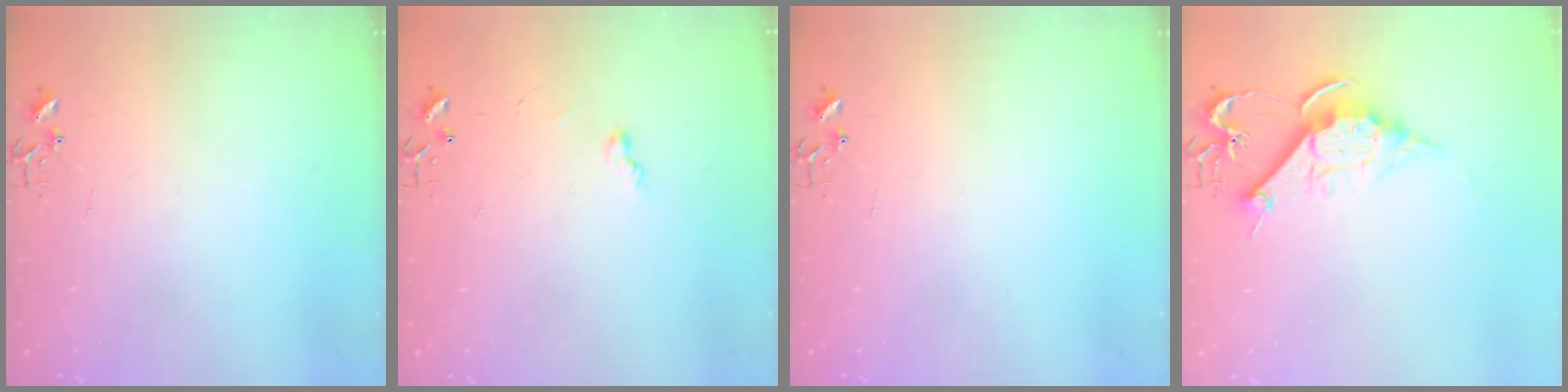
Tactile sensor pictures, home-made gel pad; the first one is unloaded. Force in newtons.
{"total": 5.2, "press": 5.2, "slide": 0.4}
{"total": 0.0}
{"total": 11.7, "press": 11.7, "slide": 0.9}